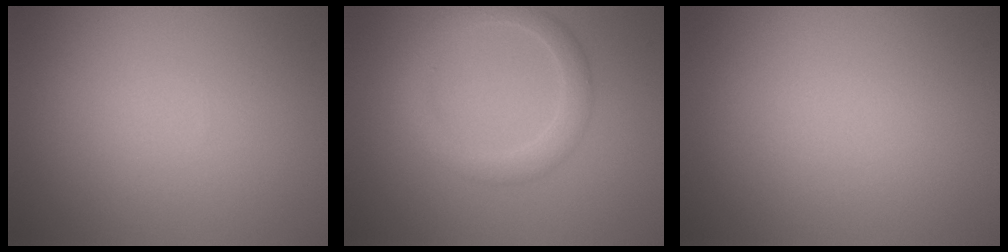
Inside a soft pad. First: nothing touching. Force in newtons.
{"total": 2.8, "press": 2.8, "slide": 0.0}
{"total": 0.0}